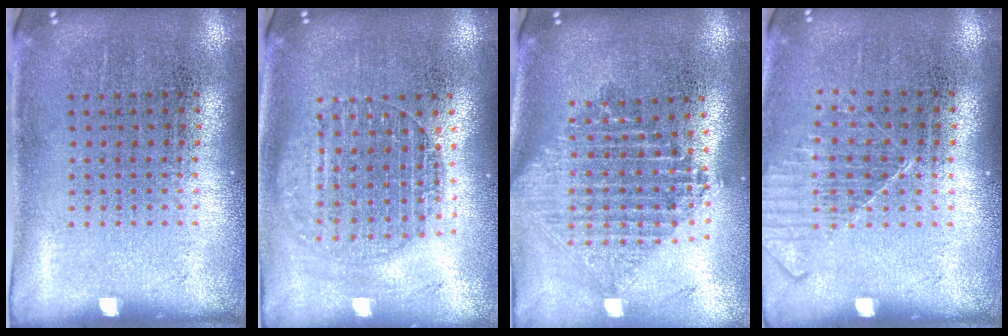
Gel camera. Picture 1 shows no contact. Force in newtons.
{"total": 1.8, "press": 1.5, "slide": 0.8}
{"total": 2.2, "press": 1.7, "slide": 1.4}
{"total": 1.1, "press": 1.1, "slide": 0.1}